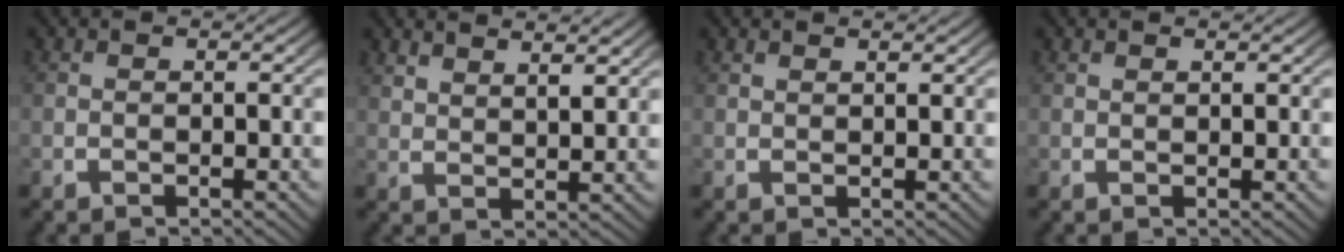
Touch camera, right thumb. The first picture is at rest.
{"total": 3.2, "force": [3.0, 0.3, 1.1], "torque": [-0.017, 0.001, 0.059]}
{"total": 1.0, "force": [0.9, -0.1, 0.2], "torque": [-0.003, -0.001, 0.021]}
{"total": 0.7, "force": [0.6, -0.1, 0.1], "torque": [-0.004, -0.001, 0.015]}